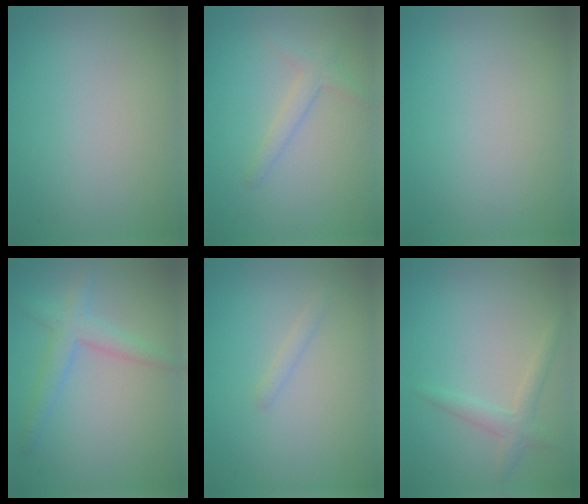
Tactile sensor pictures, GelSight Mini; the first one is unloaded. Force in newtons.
{"total": 1.9, "press": 1.9, "slide": 0.1}
{"total": 0.0}
{"total": 2.8, "press": 2.8, "slide": 0.1}
{"total": 0.9, "press": 0.9, "slide": 0.0}
{"total": 1.7, "press": 1.7, "slide": 0.0}